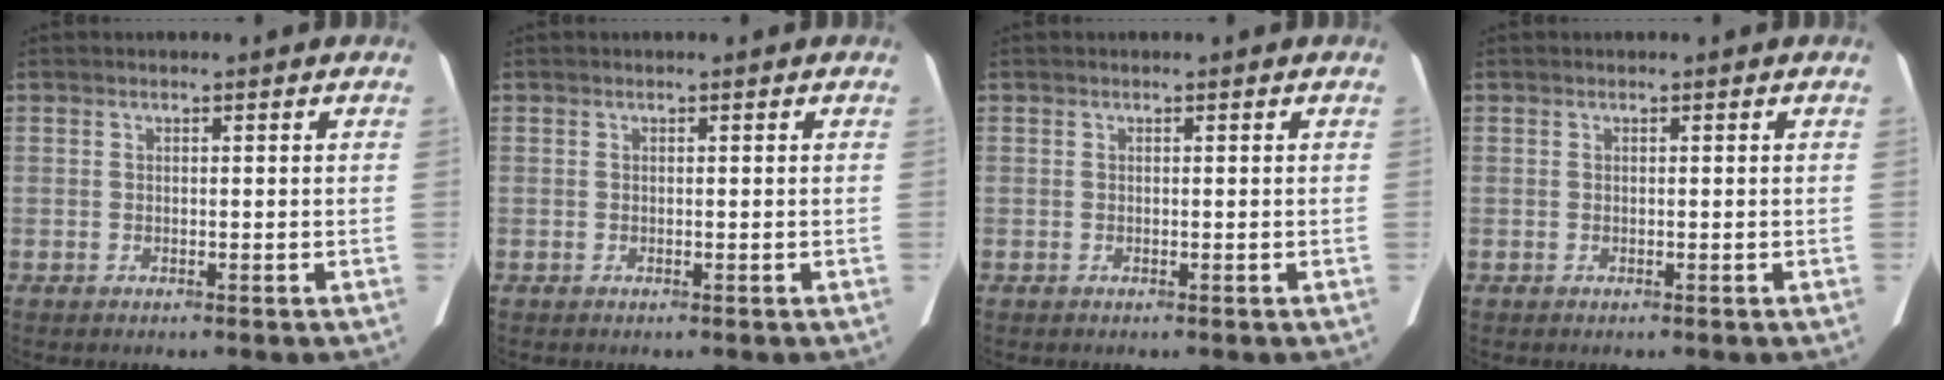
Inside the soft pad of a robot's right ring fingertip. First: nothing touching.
{"total": 0.0}
{"total": 0.0}
{"total": 0.0}